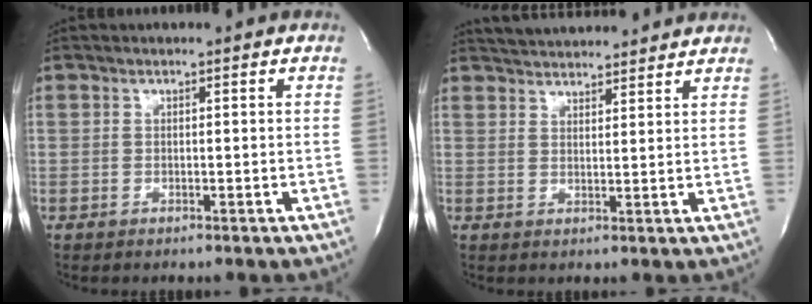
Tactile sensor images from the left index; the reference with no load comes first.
{"total": 11.1, "force": [10.4, 1.8, 3.2], "torque": [-0.053, 0.026, 0.148]}